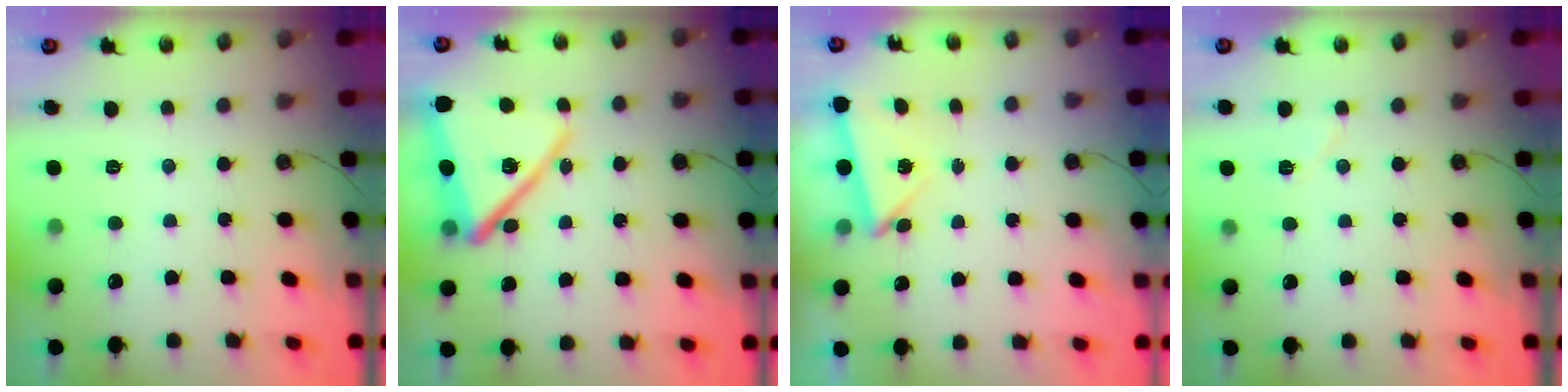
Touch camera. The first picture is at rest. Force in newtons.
{"total": 18.8, "press": 18.7, "slide": 1.5}
{"total": 3.9, "press": 3.9, "slide": 0.5}
{"total": 5.1, "press": 4.4, "slide": 2.6}